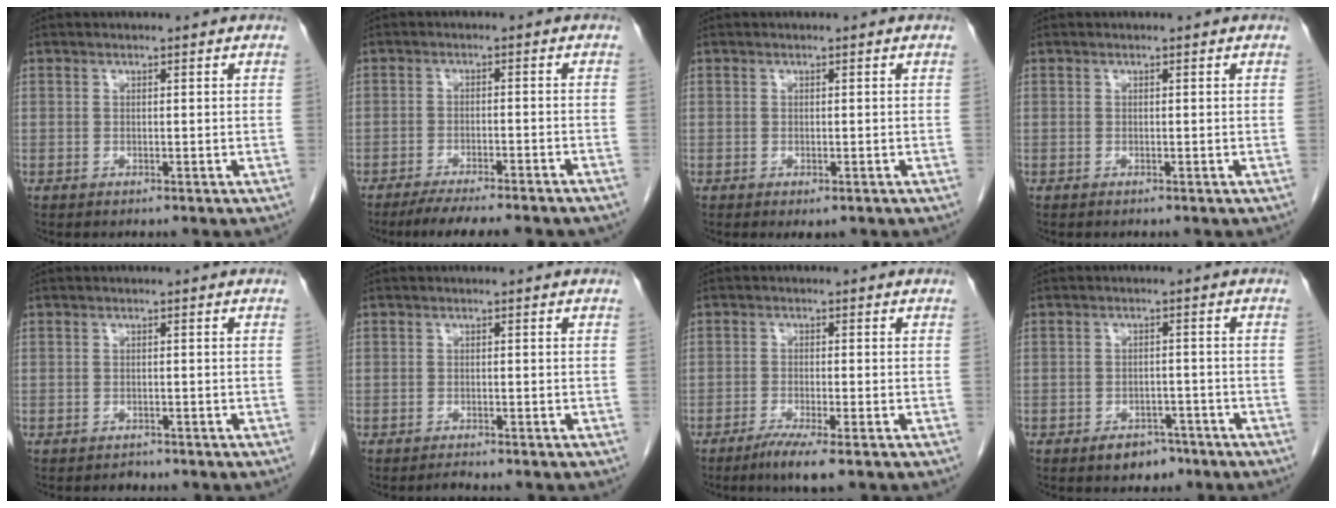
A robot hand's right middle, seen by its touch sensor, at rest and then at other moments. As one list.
[{"total": 11.1, "force": [-9.6, 0.6, 5.5], "torque": [-0.063, -0.014, -0.136]}, {"total": 1.3, "force": [-0.7, 0.5, 1.0], "torque": [-0.009, -0.003, -0.004]}, {"total": 0.0}, {"total": 1.0, "force": [-0.9, 0.5, 0.0], "torque": [-0.004, 0.001, -0.014]}, {"total": 0.7, "force": [-0.7, -0.1, 0.1], "torque": [-0.004, -0.002, -0.009]}, {"total": 4.4, "force": [-2.8, 0.0, 3.4], "torque": [-0.060, -0.012, -0.052]}, {"total": 3.8, "force": [-2.6, 2.3, 1.5], "torque": [-0.016, 0.007, -0.030]}]